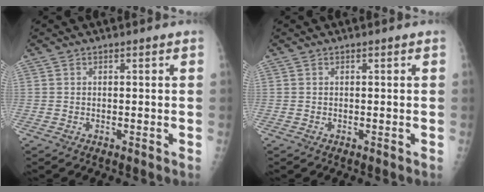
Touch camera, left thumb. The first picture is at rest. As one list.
[{"total": 0.0}]